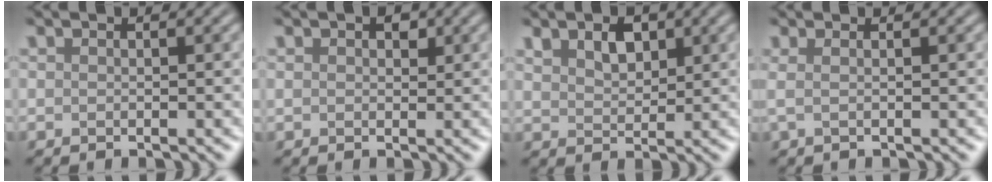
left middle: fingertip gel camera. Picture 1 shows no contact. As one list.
[{"total": 0.7, "force": [0.5, -0.2, -0.4], "torque": [-0.009, 0.012, 0.022]}, {"total": 1.8, "force": [1.7, 0.7, 0.4], "torque": [-0.026, 0.019, 0.044]}, {"total": 1.0, "force": [0.2, 0.3, 0.9], "torque": [-0.018, 0.011, -0.012]}]